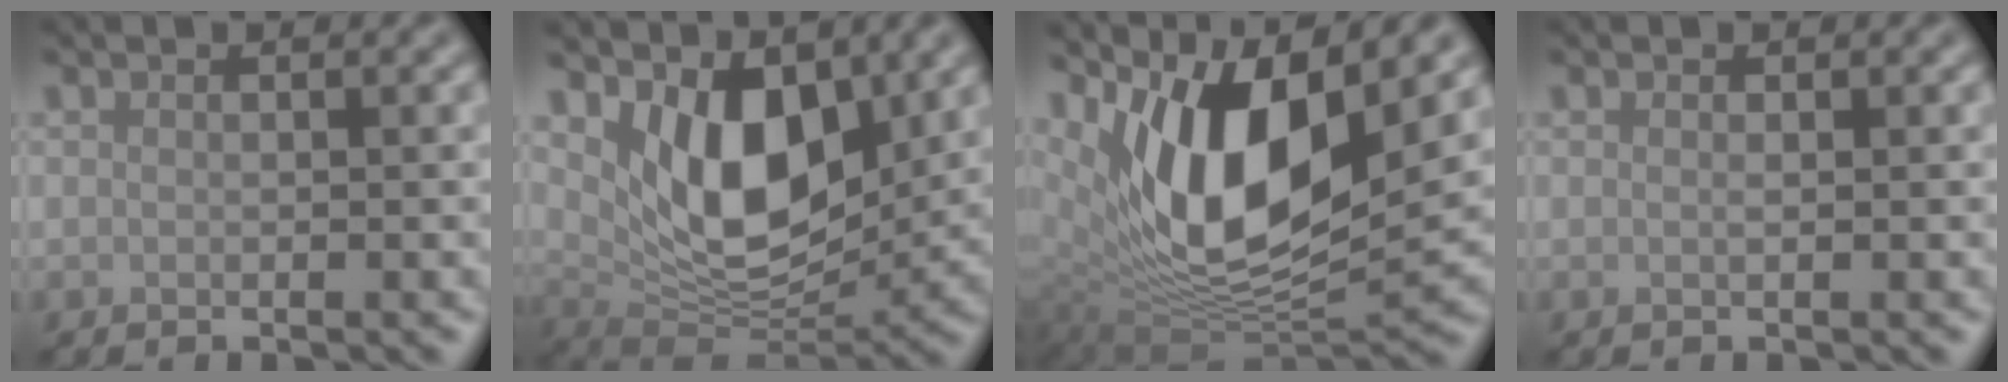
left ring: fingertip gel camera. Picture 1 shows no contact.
{"total": 7.4, "force": [2.8, 3.9, 5.7], "torque": [-0.101, -0.025, 0.048]}
{"total": 11.9, "force": [5.1, 5.0, 9.5], "torque": [-0.164, -0.010, 0.101]}
{"total": 0.0}